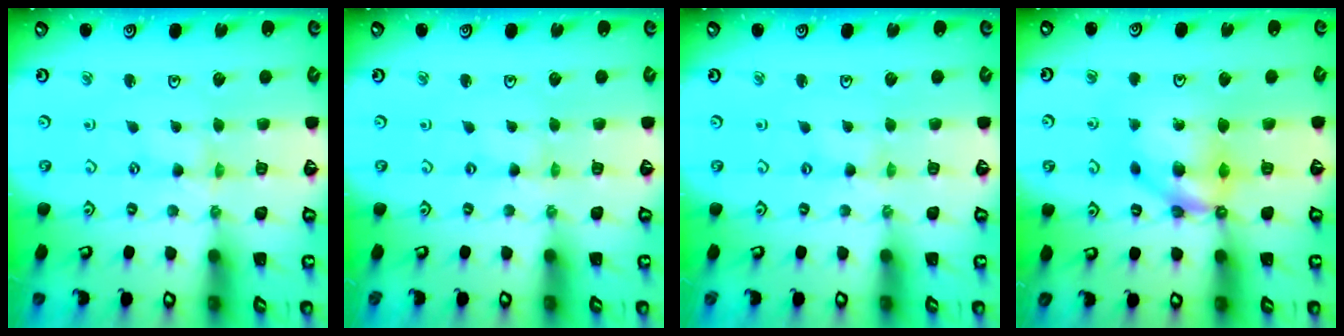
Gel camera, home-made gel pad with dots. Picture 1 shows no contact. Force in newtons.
{"total": 0.0}
{"total": 0.0}
{"total": 10.3, "press": 10.3, "slide": 0.1}